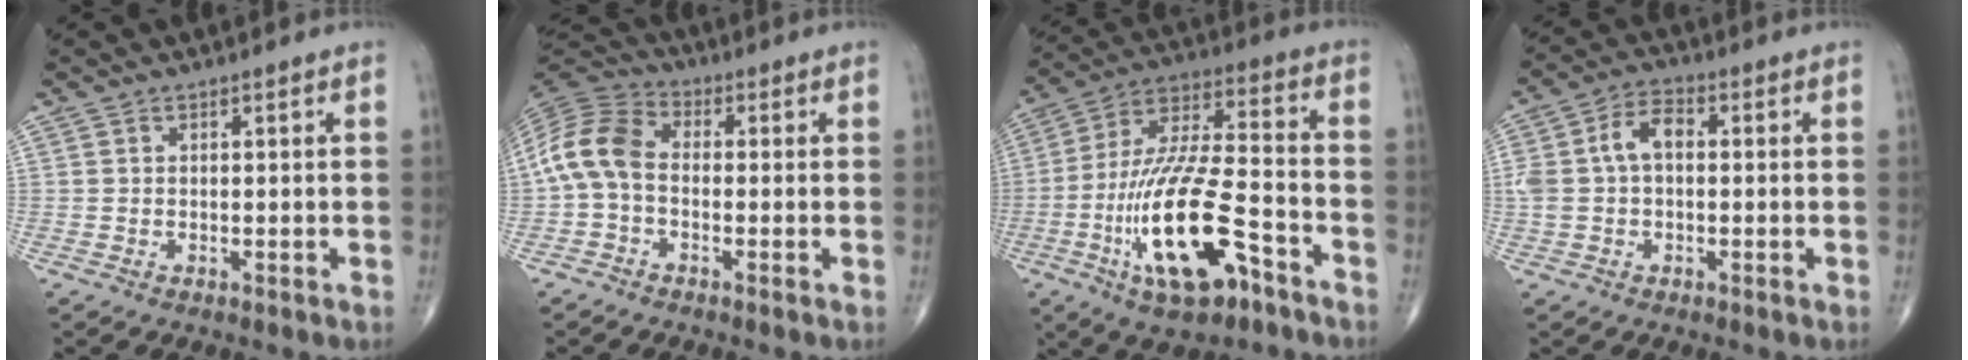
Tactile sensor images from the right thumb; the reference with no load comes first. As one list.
[{"total": 9.5, "force": [-1.0, 6.2, 7.0], "torque": [-0.141, 0.027, -0.037]}, {"total": 21.0, "force": [-8.7, 7.6, 17.6], "torque": [-0.343, 0.049, -0.147]}, {"total": 7.6, "force": [0.6, 4.7, 6.0], "torque": [-0.124, 0.030, 0.006]}]